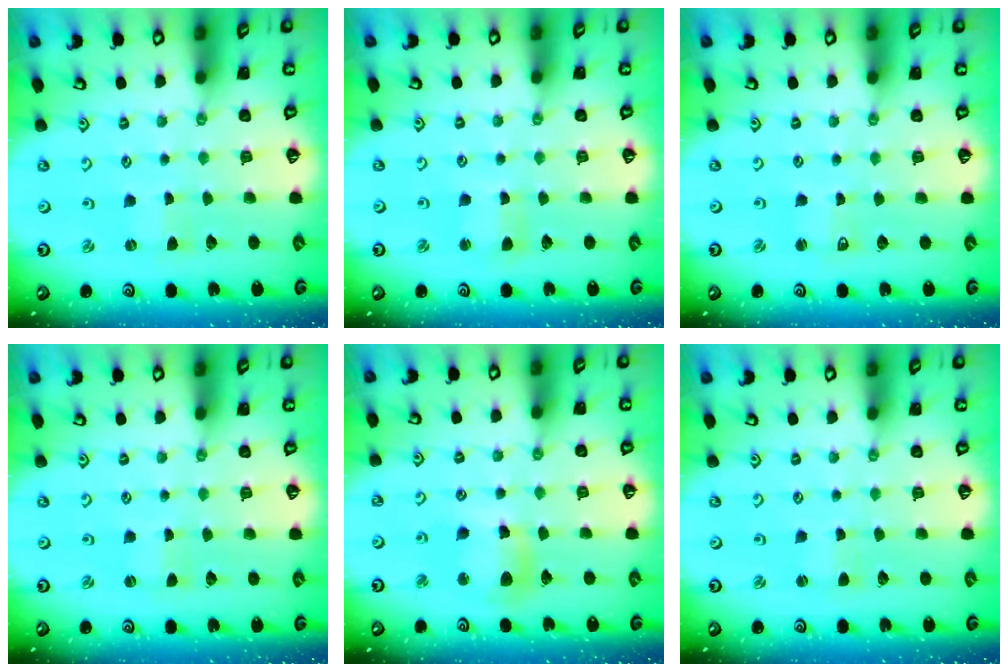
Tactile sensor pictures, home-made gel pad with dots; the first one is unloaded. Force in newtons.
{"total": 2.1, "press": 2.1, "slide": 0.3}
{"total": 2.0, "press": 2.0, "slide": 0.3}
{"total": 0.0}
{"total": 10.7, "press": 10.6, "slide": 1.3}
{"total": 1.2, "press": 1.2, "slide": 0.3}